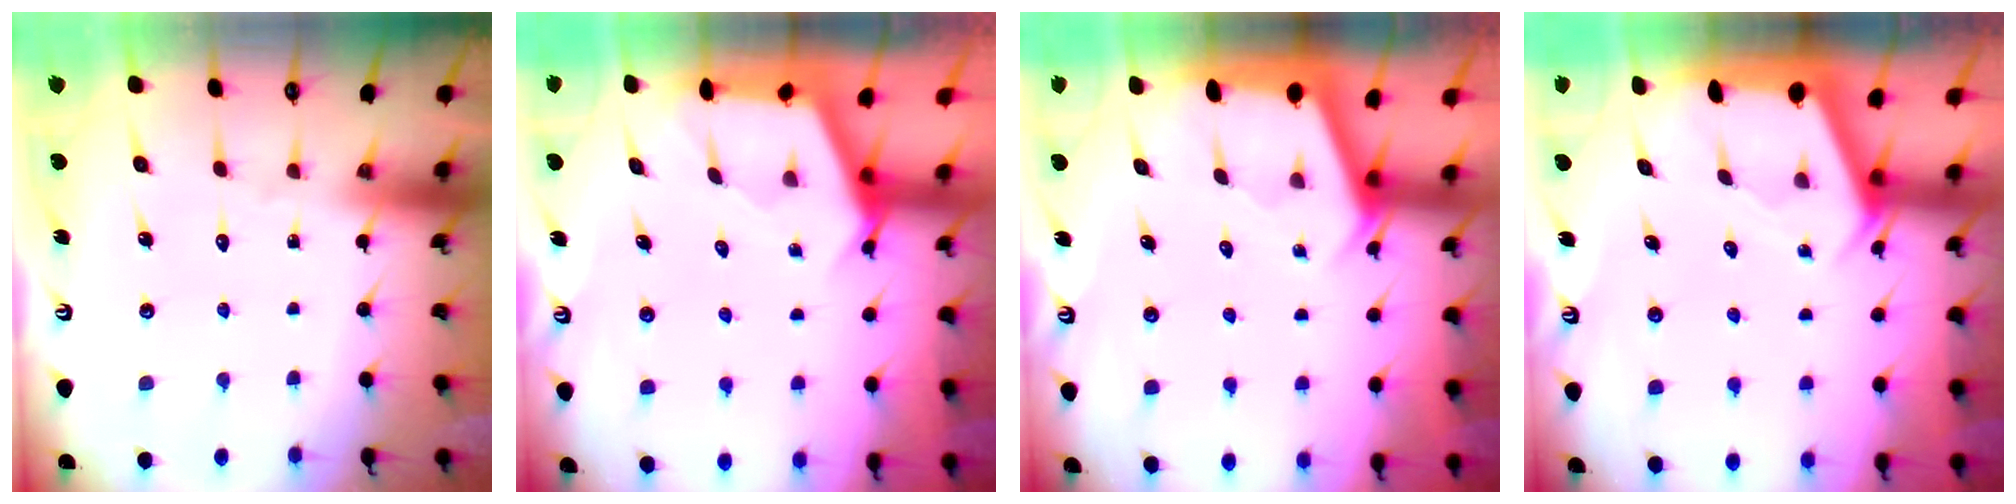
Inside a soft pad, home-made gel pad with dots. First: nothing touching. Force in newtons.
{"total": 2.7, "press": 2.7, "slide": 0.3}
{"total": 2.3, "press": 2.3, "slide": 0.2}
{"total": 2.5, "press": 2.4, "slide": 0.3}